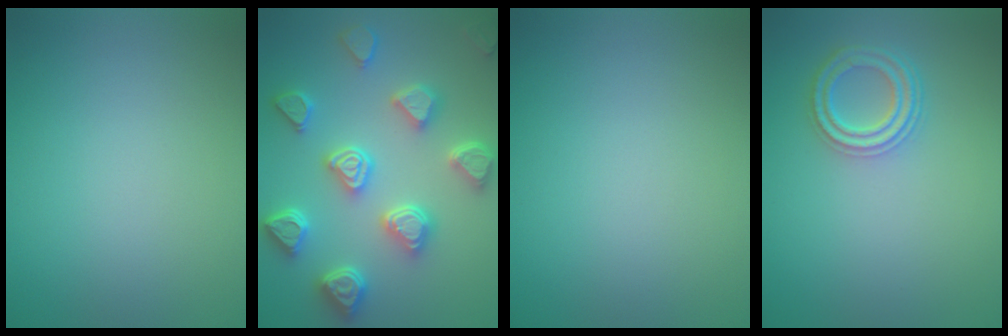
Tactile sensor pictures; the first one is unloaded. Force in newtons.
{"total": 6.5, "press": 6.0, "slide": 2.4}
{"total": 0.0}
{"total": 3.5, "press": 2.9, "slide": 2.0}